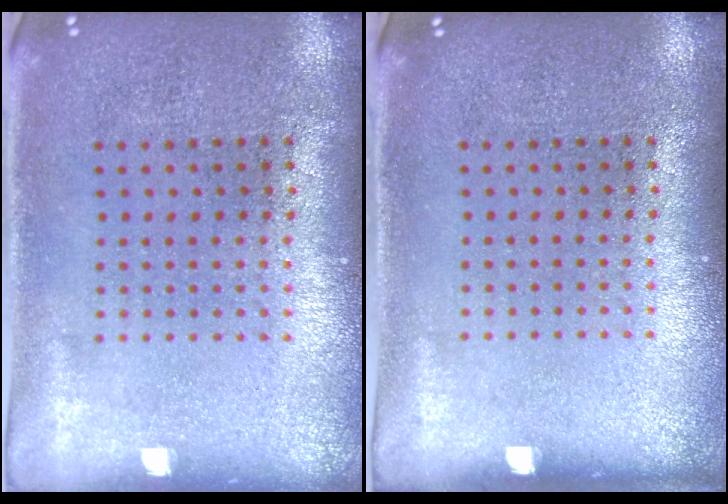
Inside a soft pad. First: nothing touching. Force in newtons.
{"total": 0.0}